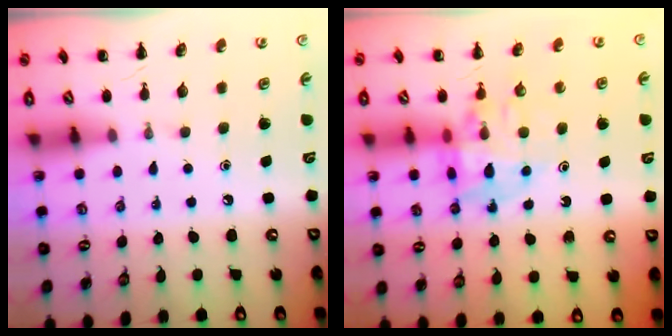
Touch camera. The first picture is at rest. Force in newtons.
{"total": 10.5, "press": 10.1, "slide": 2.8}